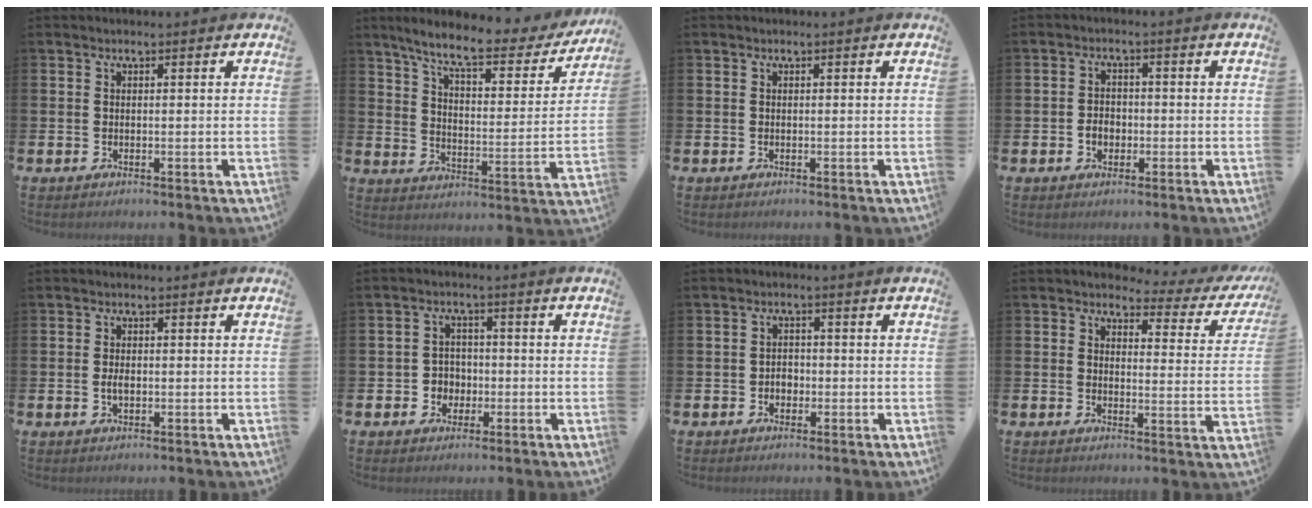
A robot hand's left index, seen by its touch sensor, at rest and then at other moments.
{"total": 8.5, "force": [7.1, 1.7, 4.2], "torque": [-0.098, -0.047, 0.114]}
{"total": 0.0}
{"total": 2.5, "force": [-0.8, 2.1, 1.1], "torque": [-0.016, 0.002, -0.021]}
{"total": 1.6, "force": [-0.2, 0.9, 1.4], "torque": [-0.026, 0.004, -0.006]}
{"total": 3.0, "force": [-0.8, 2.9, 0.4], "torque": [-0.021, 0.005, -0.023]}
{"total": 1.9, "force": [-0.7, 1.6, 0.8], "torque": [-0.009, 0.002, -0.018]}
{"total": 2.5, "force": [1.8, 1.5, 0.7], "torque": [-0.018, -0.020, 0.020]}